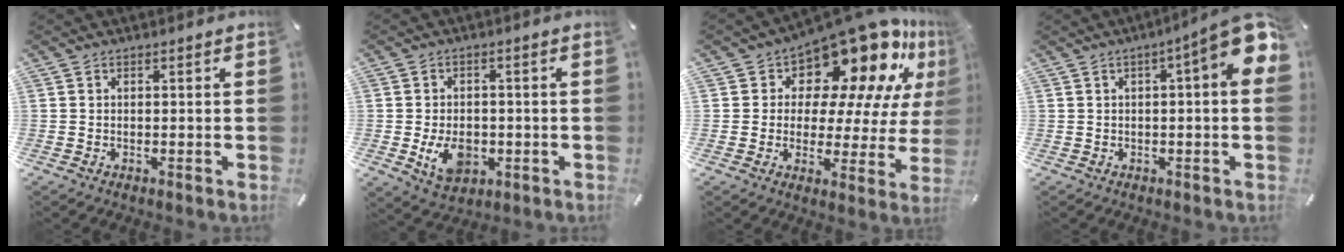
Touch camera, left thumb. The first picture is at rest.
{"total": 8.3, "force": [-2.0, 6.0, 5.3], "torque": [-0.102, 0.001, -0.035]}
{"total": 18.0, "force": [13.2, 8.3, 9.0], "torque": [-0.139, -0.112, 0.224]}
{"total": 10.0, "force": [3.4, 1.9, 9.2], "torque": [-0.121, -0.032, 0.052]}